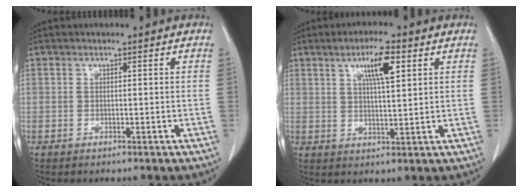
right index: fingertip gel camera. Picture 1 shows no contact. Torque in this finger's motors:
{"motor_torque": [0.56, 0.53, 0.37, 0.08]}